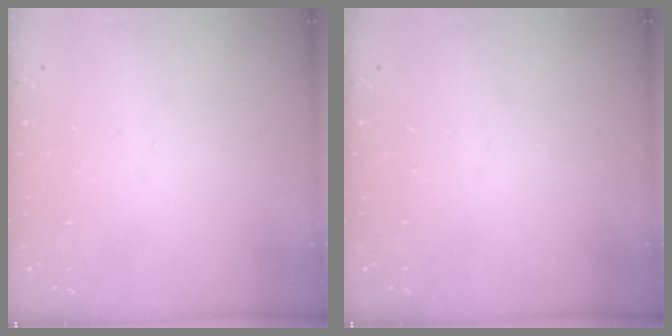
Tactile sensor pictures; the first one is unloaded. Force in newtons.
{"total": 0.0}